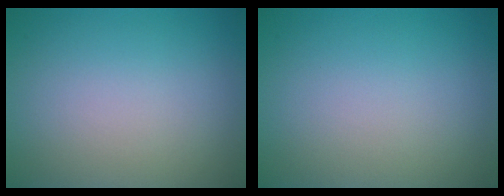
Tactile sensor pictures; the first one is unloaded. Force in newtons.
{"total": 0.0}